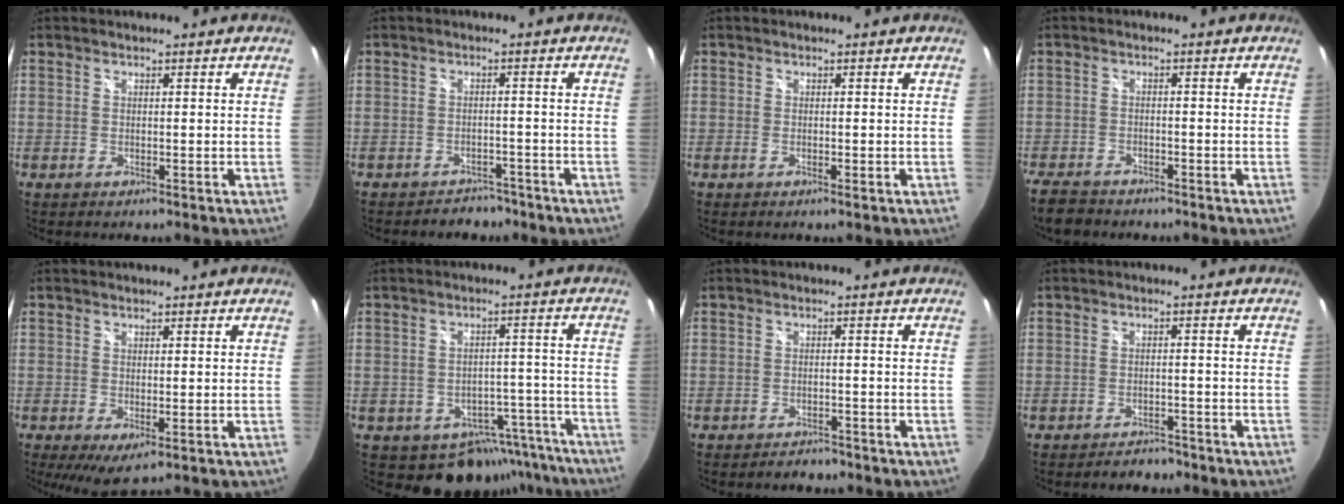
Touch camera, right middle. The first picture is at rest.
{"total": 4.3, "force": [-3.8, 1.9, 0.3], "torque": [-0.007, 0.005, -0.052]}
{"total": 1.1, "force": [-0.5, 0.2, 0.9], "torque": [-0.016, -0.002, -0.010]}
{"total": 5.8, "force": [-5.1, 2.0, 1.8], "torque": [-0.061, -0.014, -0.094]}
{"total": 3.5, "force": [0.0, 0.7, 3.4], "torque": [-0.058, -0.015, 0.002]}
{"total": 11.6, "force": [-9.2, 6.6, 2.6], "torque": [-0.031, 0.032, -0.093]}
{"total": 2.6, "force": [-2.5, 0.5, 0.4], "torque": [-0.011, -0.004, -0.037]}
{"total": 3.6, "force": [-3.4, 1.1, 0.6], "torque": [-0.016, 0.000, -0.049]}